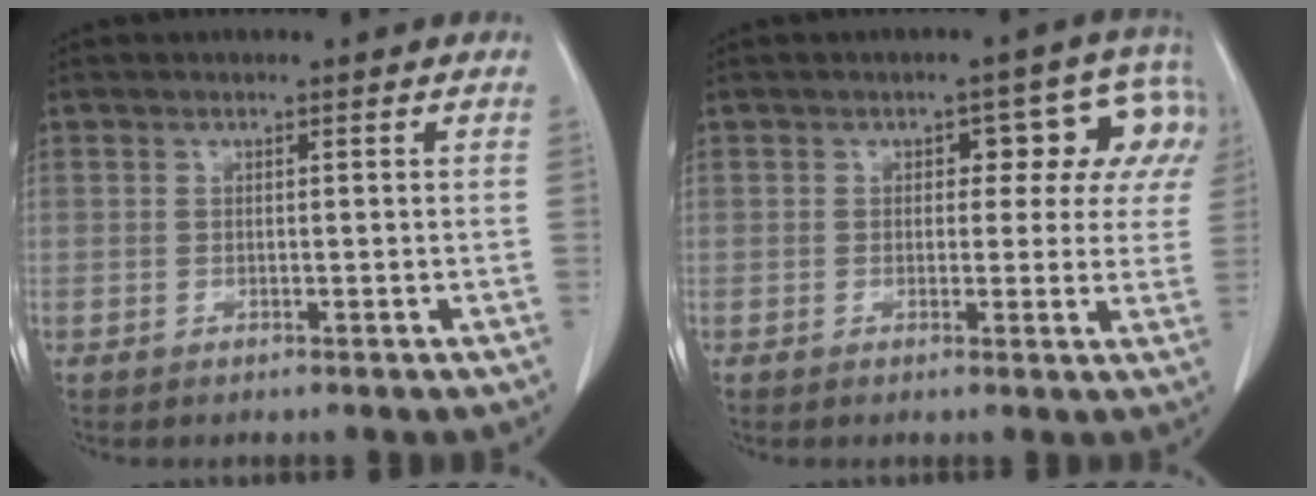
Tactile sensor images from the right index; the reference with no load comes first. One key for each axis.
{"total": 8.0, "fx": 2.6, "fy": 4.8, "fz": 6.0, "tx": -0.043, "ty": 0.034, "tz": 0.023}